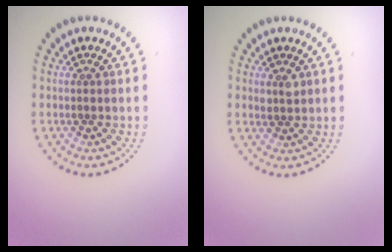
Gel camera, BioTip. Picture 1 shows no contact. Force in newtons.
{"total": 0.9, "press": 0.9, "slide": 0.2}